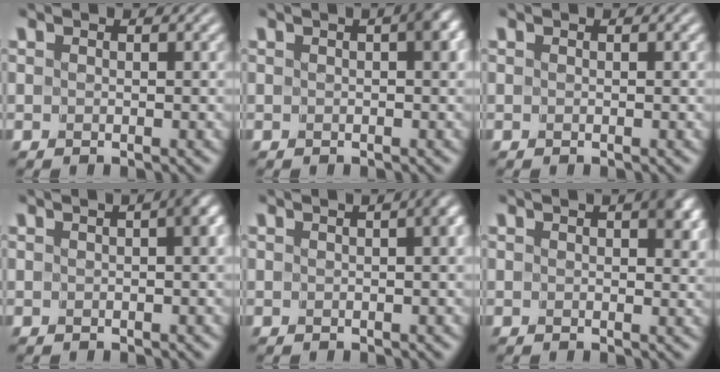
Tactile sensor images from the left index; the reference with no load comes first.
{"total": 1.9, "force": [0.3, 0.6, 1.8], "torque": [-0.017, 0.008, 0.003]}
{"total": 0.0}
{"total": 2.0, "force": [0.2, 0.4, 1.9], "torque": [-0.022, 0.009, 0.000]}
{"total": 2.5, "force": [0.5, 0.8, 2.3], "torque": [-0.020, 0.011, 0.004]}
{"total": 2.7, "force": [0.9, 1.4, 2.2], "torque": [-0.020, 0.002, 0.013]}